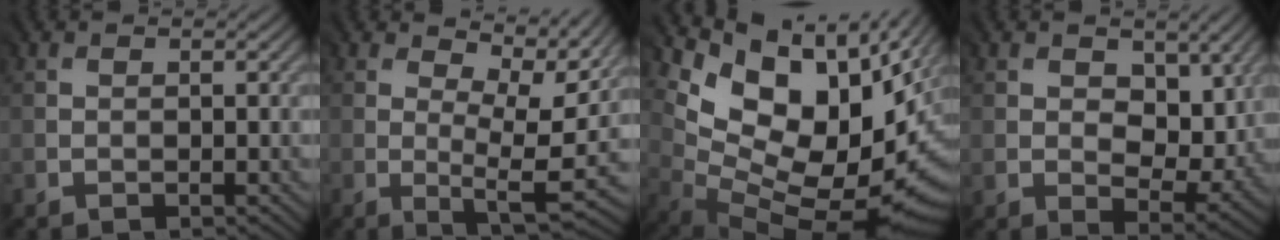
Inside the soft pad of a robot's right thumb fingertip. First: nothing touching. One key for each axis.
{"total": 8.0, "fx": 3.4, "fy": 2.8, "fz": 6.6, "tx": -0.122, "ty": -0.009, "tz": 0.062}
{"total": 13.6, "fx": 4.8, "fy": 8.1, "fz": 9.7, "tx": -0.166, "ty": -0.011, "tz": 0.107}
{"total": 7.1, "fx": 2.0, "fy": 4.8, "fz": 4.9, "tx": -0.088, "ty": -0.011, "tz": 0.038}